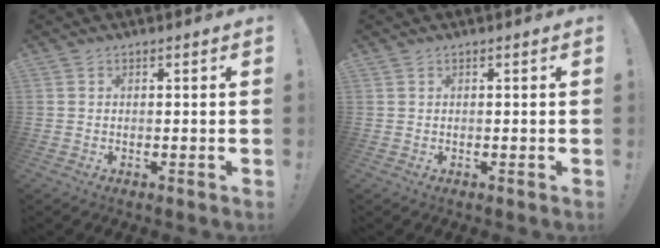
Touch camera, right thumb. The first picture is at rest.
{"total": 0.0}